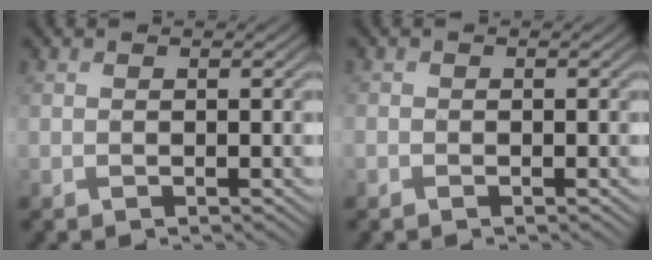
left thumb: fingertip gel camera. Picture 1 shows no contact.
{"total": 0.7, "force": [-0.5, 0.5, 0.1], "torque": [-0.004, -0.003, -0.010]}